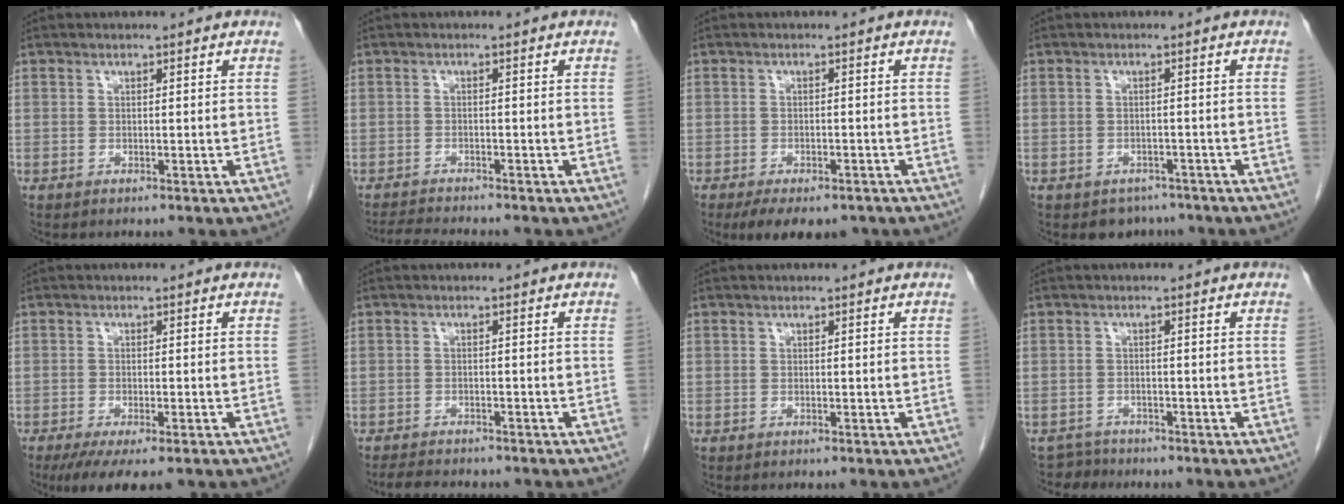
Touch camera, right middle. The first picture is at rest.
{"total": 3.5, "force": [-3.3, -0.7, 0.9], "torque": [-0.022, -0.020, -0.056]}
{"total": 7.9, "force": [-5.8, 3.3, 4.1], "torque": [-0.056, -0.006, -0.081]}
{"total": 3.0, "force": [-2.4, 1.8, 0.1], "torque": [-0.004, 0.004, -0.030]}
{"total": 7.8, "force": [-5.6, 1.7, 5.1], "torque": [-0.073, -0.019, -0.085]}
{"total": 5.8, "force": [-5.2, 1.3, 2.2], "torque": [-0.038, -0.011, -0.077]}
{"total": 0.0}
{"total": 2.1, "force": [-1.8, 0.5, -1.0], "torque": [0.015, -0.005, -0.032]}